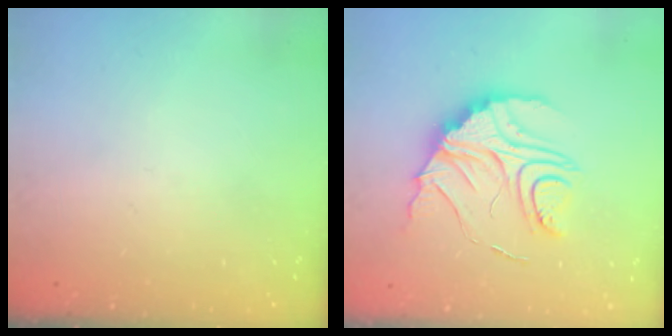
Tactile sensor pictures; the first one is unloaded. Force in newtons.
{"total": 15.0, "press": 14.9, "slide": 1.1}